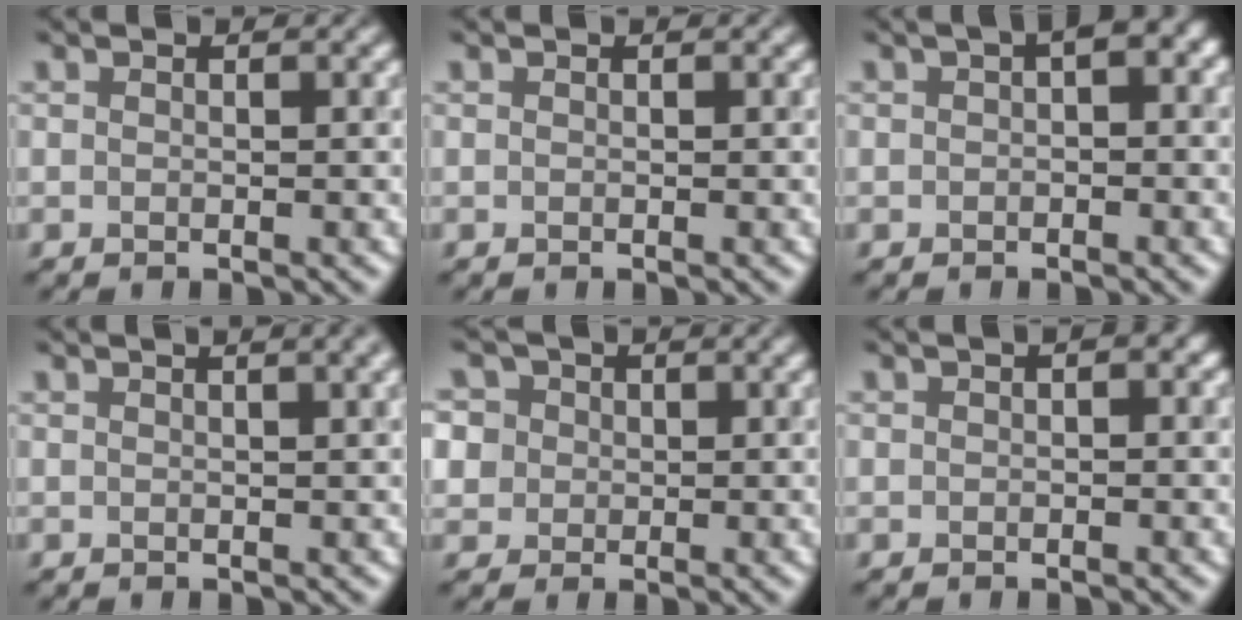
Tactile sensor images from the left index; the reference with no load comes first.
{"total": 0.0}
{"total": 2.6, "force": [0.5, 1.3, 2.1], "torque": [-0.024, 0.011, -0.001]}
{"total": 4.2, "force": [1.9, 1.7, 3.3], "torque": [-0.026, 0.021, -0.002]}
{"total": 6.2, "force": [2.0, 5.4, 2.2], "torque": [-0.042, 0.034, 0.005]}
{"total": 1.4, "force": [0.3, 0.9, 1.0], "torque": [-0.009, 0.005, -0.003]}